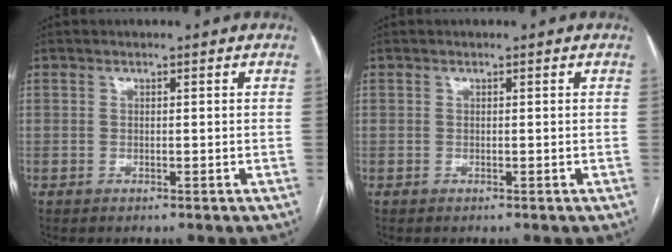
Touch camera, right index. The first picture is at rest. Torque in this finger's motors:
{"motor_torque": [0.00, 0.00, 0.00, 0.00]}